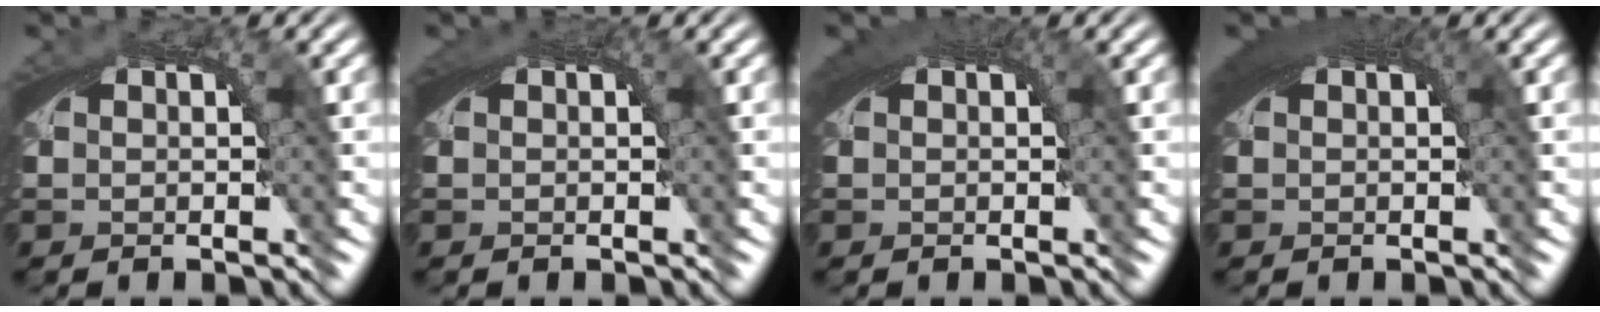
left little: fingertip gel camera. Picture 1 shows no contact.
{"total": 1.3, "force": [0.4, 0.1, 1.2], "torque": [-0.020, 0.002, 0.009]}
{"total": 2.2, "force": [1.0, 0.4, 1.9], "torque": [-0.023, 0.007, 0.016]}
{"total": 3.3, "force": [1.3, 0.9, 2.9], "torque": [-0.034, 0.011, 0.016]}